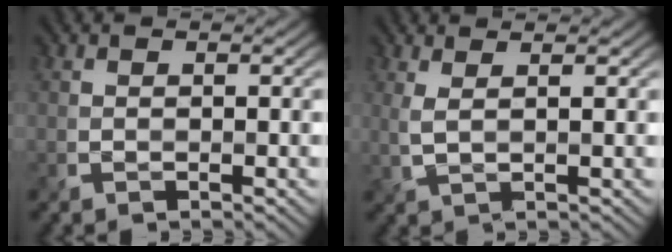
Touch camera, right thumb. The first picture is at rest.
{"total": 2.2, "force": [1.4, 0.3, 1.6], "torque": [-0.035, 0.000, 0.029]}